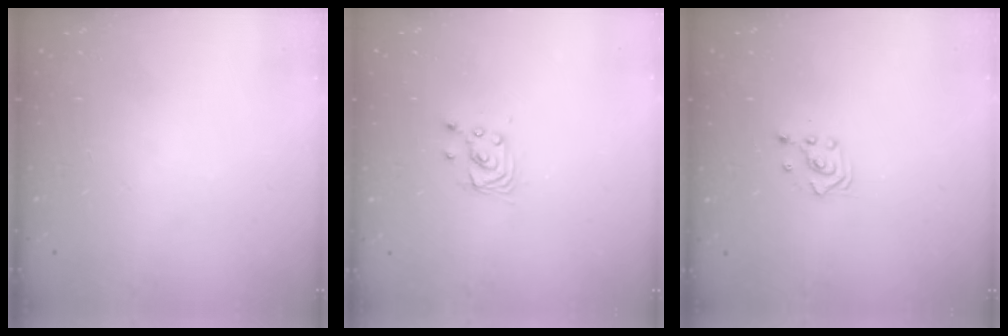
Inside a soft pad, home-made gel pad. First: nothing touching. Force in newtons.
{"total": 2.8, "press": 2.8, "slide": 0.2}
{"total": 2.3, "press": 2.3, "slide": 0.3}